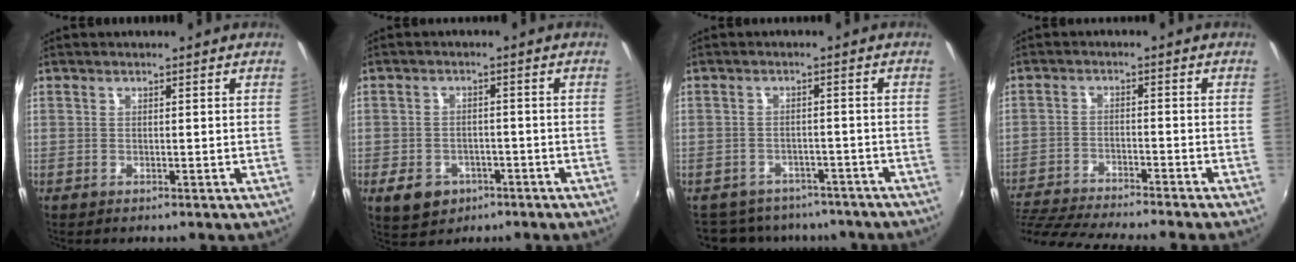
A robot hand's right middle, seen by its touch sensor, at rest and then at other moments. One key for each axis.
{"total": 6.7, "fx": -3.3, "fy": 5.1, "fz": 2.9, "tx": -0.074, "ty": 0.001, "tz": -0.041}
{"total": 13.3, "fx": -11.1, "fy": 6.1, "fz": 4.2, "tx": -0.098, "ty": 0.003, "tz": -0.142}
{"total": 13.2, "fx": -11.9, "fy": -0.1, "fz": 5.8, "tx": -0.136, "ty": -0.025, "tz": -0.197}